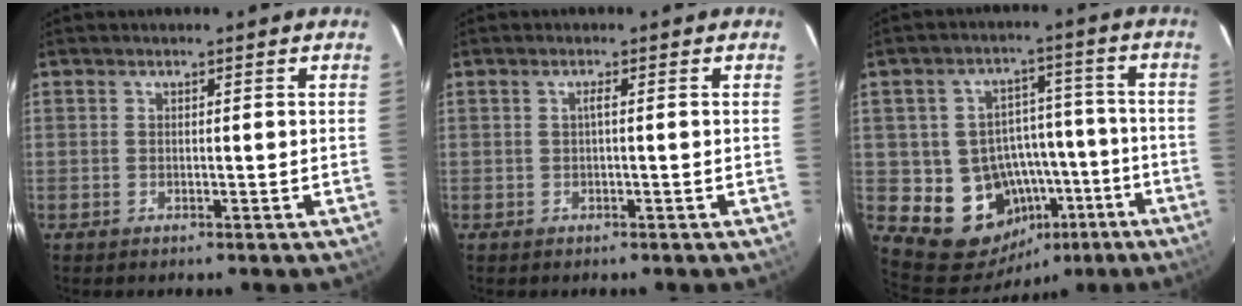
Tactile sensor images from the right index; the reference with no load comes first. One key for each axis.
{"total": 0.8, "fx": -0.1, "fy": -0.2, "fz": 0.8, "tx": -0.011, "ty": 0.004, "tz": -0.004}
{"total": 14.9, "fx": -6.0, "fy": 12.8, "fz": 5.0, "tx": -0.106, "ty": 0.044, "tz": -0.052}